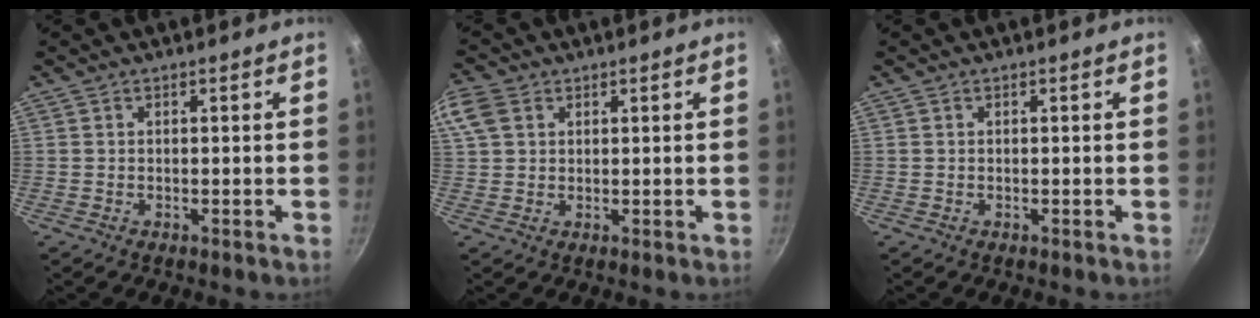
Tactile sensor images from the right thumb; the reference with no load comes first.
{"total": 6.3, "force": [2.6, 4.6, 3.4], "torque": [-0.068, 0.007, 0.048]}
{"total": 0.0}